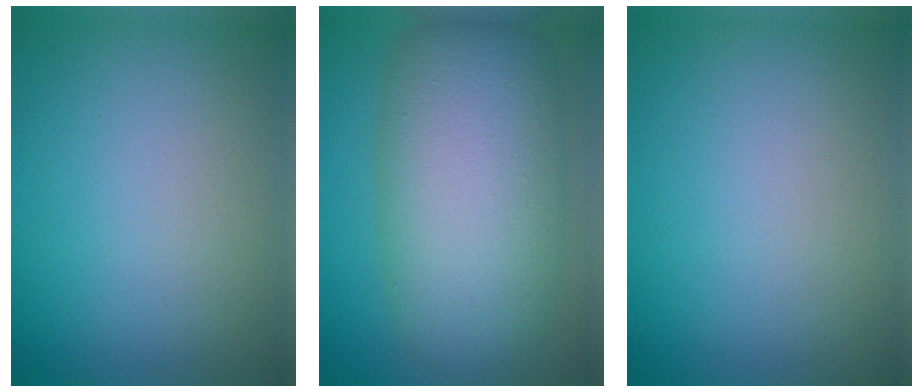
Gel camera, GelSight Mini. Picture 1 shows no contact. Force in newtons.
{"total": 12.0, "press": 12.0, "slide": 0.2}
{"total": 0.0}